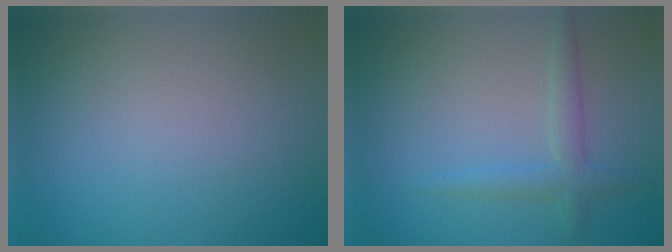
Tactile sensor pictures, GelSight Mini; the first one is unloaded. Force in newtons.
{"total": 2.2, "press": 2.2, "slide": 0.1}